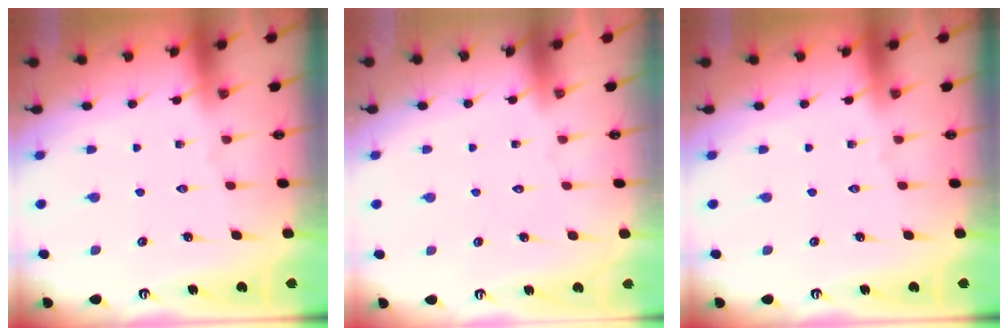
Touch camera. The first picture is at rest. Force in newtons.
{"total": 1.8, "press": 1.8, "slide": 0.1}
{"total": 0.0}